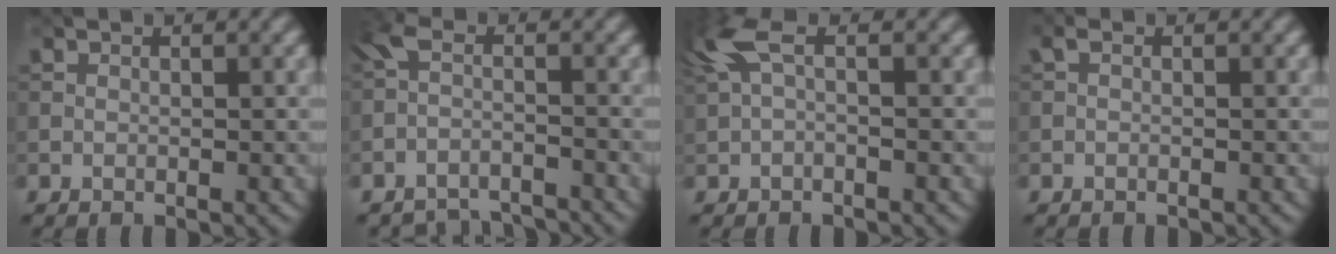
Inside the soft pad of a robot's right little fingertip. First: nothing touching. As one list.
[{"total": 5.5, "force": [-5.1, 1.2, 1.7], "torque": [-0.031, -0.015, -0.088]}, {"total": 2.6, "force": [0.3, 0.5, 2.5], "torque": [-0.059, 0.007, 0.001]}, {"total": 0.9, "force": [-0.9, -0.2, 0.1], "torque": [-0.006, 0.000, -0.015]}]